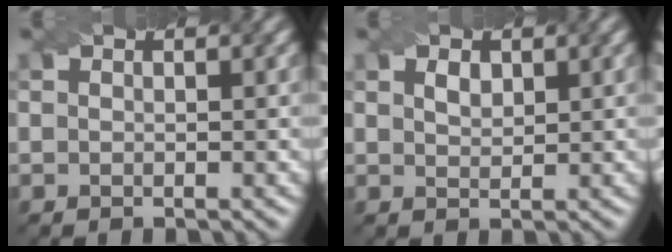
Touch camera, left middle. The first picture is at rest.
{"total": 1.2, "force": [0.7, 0.7, 0.7], "torque": [-0.013, 0.001, 0.017]}